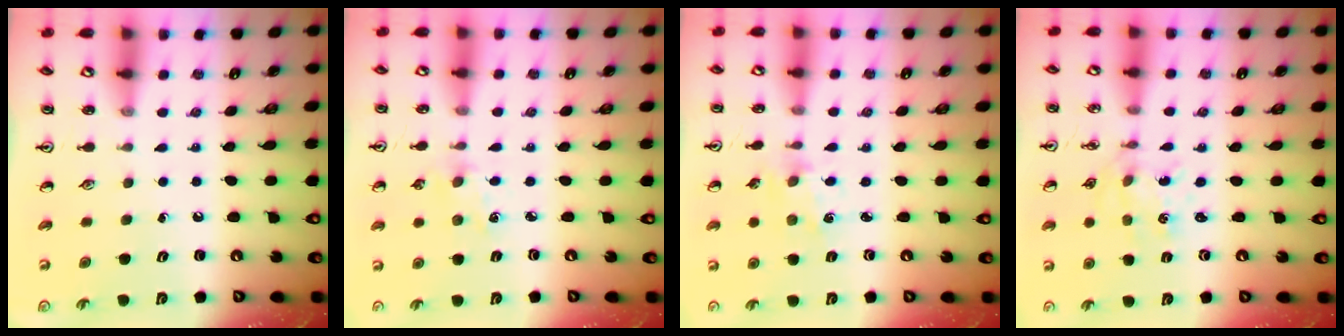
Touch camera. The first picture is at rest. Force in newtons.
{"total": 2.6, "press": 2.5, "slide": 0.4}
{"total": 1.3, "press": 1.3, "slide": 0.2}
{"total": 1.1, "press": 1.1, "slide": 0.1}